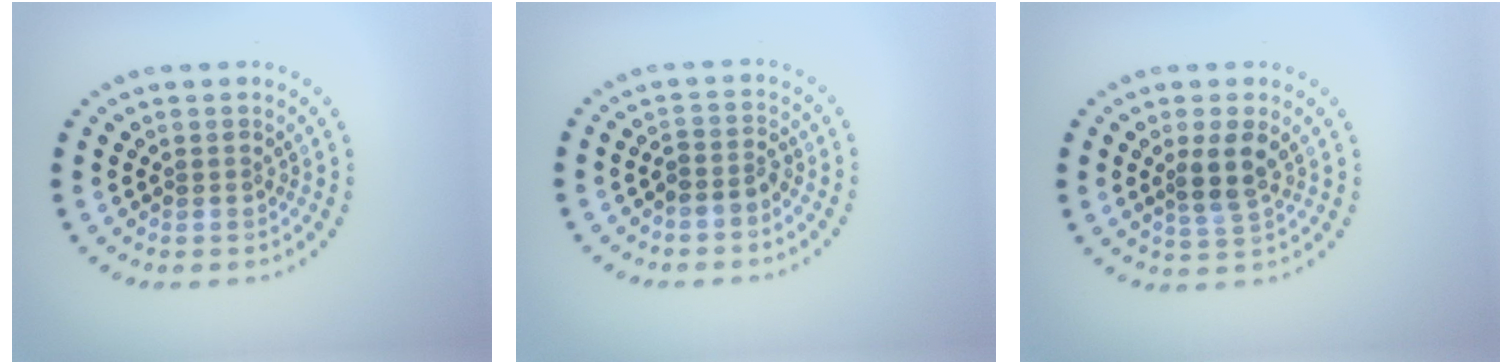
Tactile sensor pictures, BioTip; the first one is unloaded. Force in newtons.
{"total": 1.9, "press": 1.6, "slide": 1.0}
{"total": 2.6, "press": 2.3, "slide": 1.2}